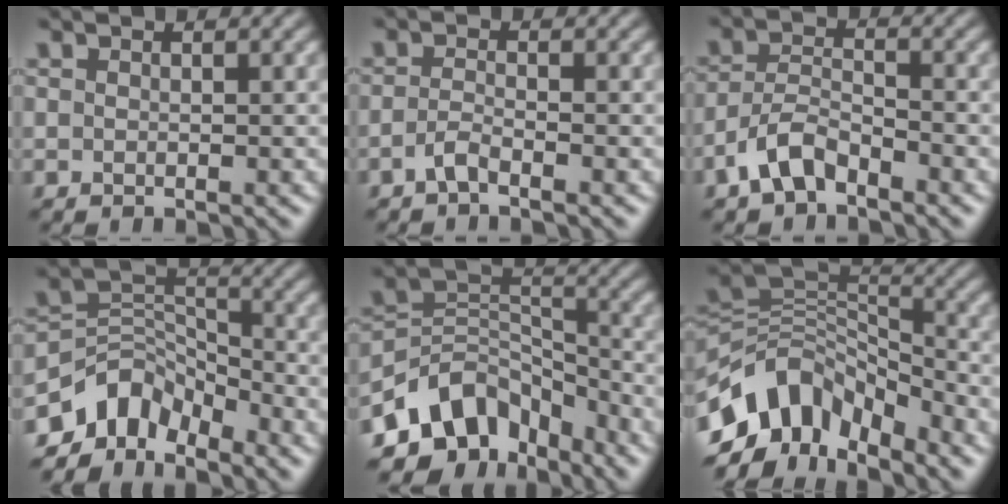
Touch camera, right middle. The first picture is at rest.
{"total": 1.3, "force": [-0.8, 0.3, 1.0], "torque": [-0.026, 0.004, -0.022]}
{"total": 3.5, "force": [-2.4, 1.6, 2.0], "torque": [-0.044, 0.010, -0.055]}
{"total": 5.4, "force": [-4.1, 3.1, 1.7], "torque": [-0.021, 0.004, -0.084]}
{"total": 8.5, "force": [-5.7, 5.3, 3.5], "torque": [-0.043, -0.001, -0.118]}
{"total": 9.8, "force": [-6.0, 5.6, 5.3], "torque": [-0.087, 0.007, -0.121]}